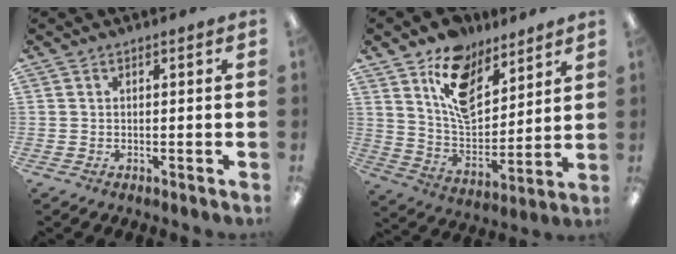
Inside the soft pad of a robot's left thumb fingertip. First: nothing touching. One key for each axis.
{"total": 14.4, "fx": 9.7, "fy": 8.1, "fz": 6.9, "tx": -0.118, "ty": -0.053, "tz": 0.183}